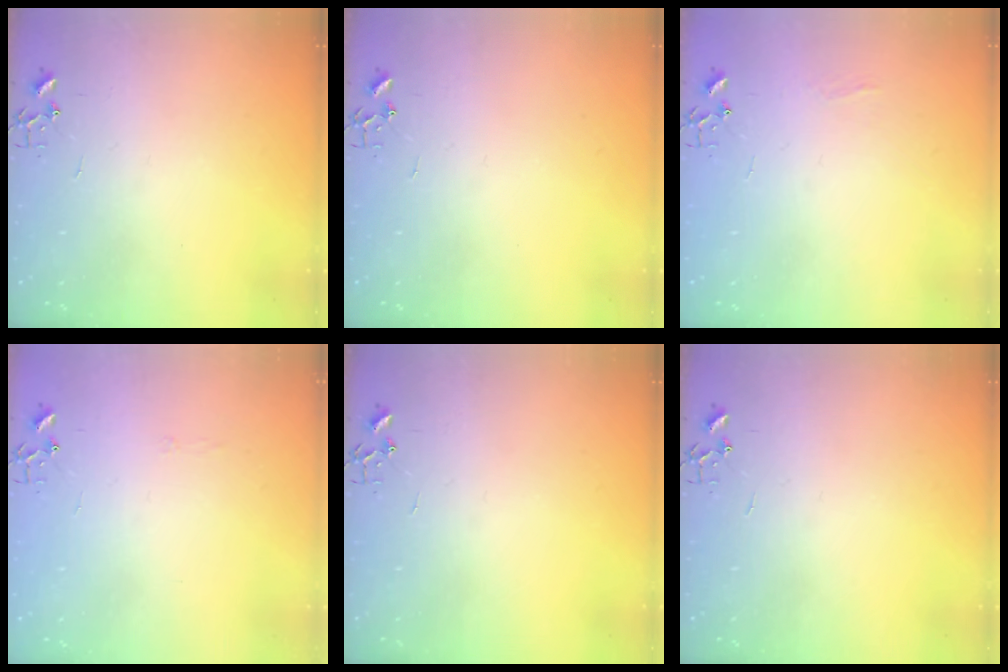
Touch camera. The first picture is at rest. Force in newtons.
{"total": 0.0}
{"total": 4.4, "press": 4.4, "slide": 0.6}
{"total": 2.8, "press": 2.8, "slide": 0.5}
{"total": 0.0}
{"total": 0.0}